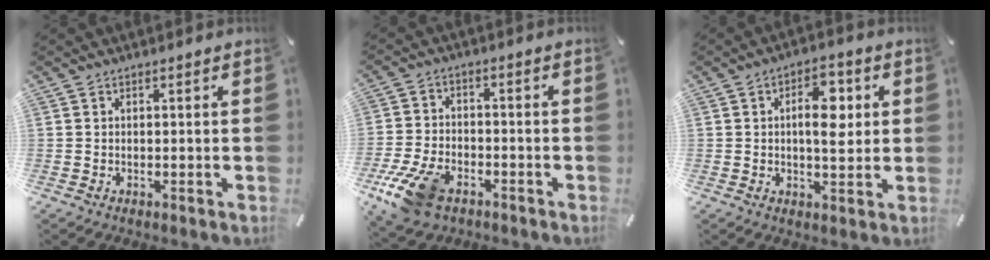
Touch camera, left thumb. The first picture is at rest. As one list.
[{"total": 11.3, "force": [-6.6, 6.5, 6.5], "torque": [-0.135, 0.027, -0.119]}, {"total": 9.3, "force": [1.6, 4.8, 7.8], "torque": [-0.109, -0.001, 0.022]}]